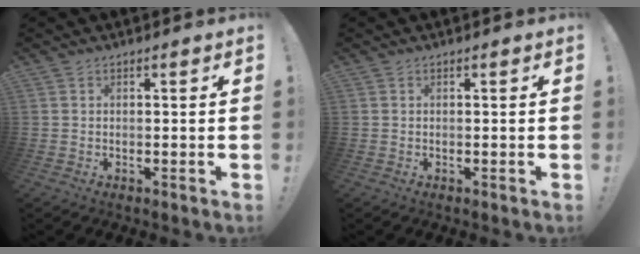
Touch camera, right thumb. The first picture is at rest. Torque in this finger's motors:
{"motor_torque": [0.00, 0.00, 0.00, 0.00, 0.00]}